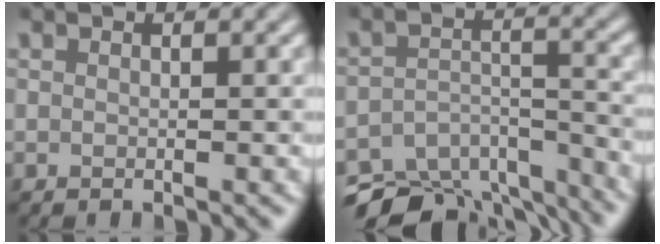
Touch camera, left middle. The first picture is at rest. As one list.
[{"total": 10.5, "force": [-9.2, 4.2, 2.9], "torque": [-0.032, -0.005, -0.122]}]